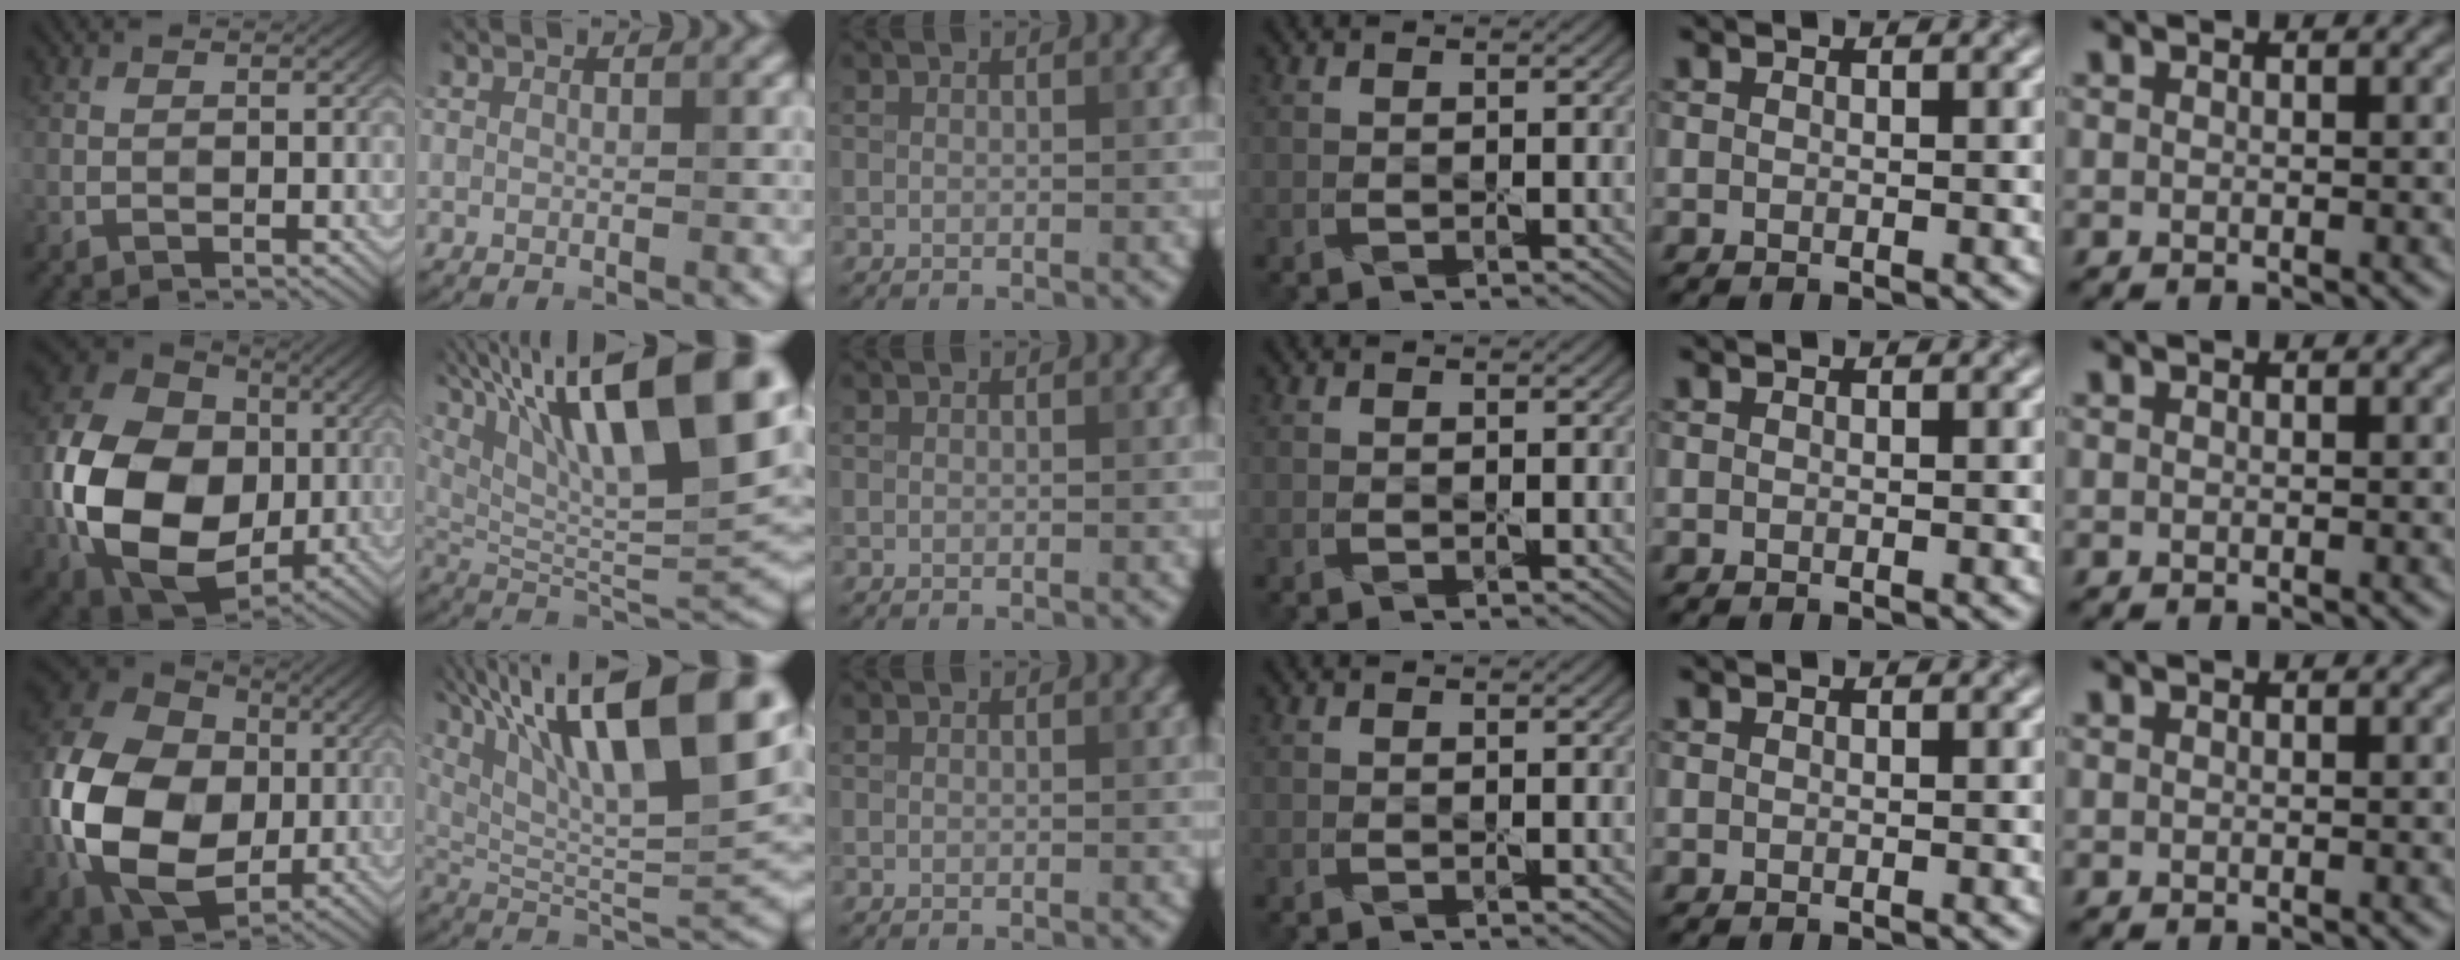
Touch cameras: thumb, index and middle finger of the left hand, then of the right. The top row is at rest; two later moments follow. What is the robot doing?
{"motion": "peel", "object": "plastic wrap"}